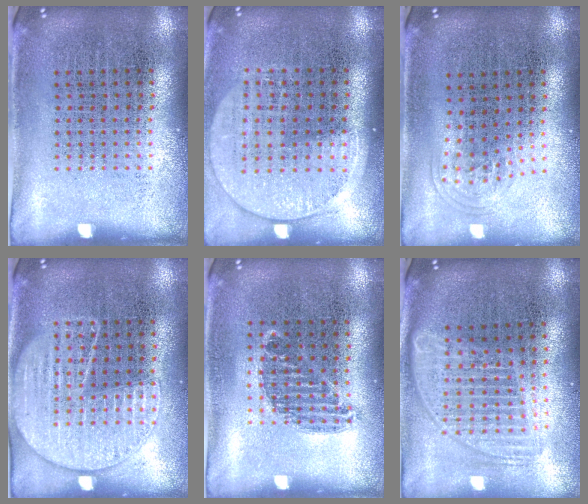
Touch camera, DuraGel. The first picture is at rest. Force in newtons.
{"total": 1.5, "press": 1.4, "slide": 0.6}
{"total": 1.0, "press": 0.7, "slide": 0.7}
{"total": 1.6, "press": 1.5, "slide": 0.5}
{"total": 0.8, "press": 0.7, "slide": 0.4}
{"total": 1.8, "press": 1.5, "slide": 0.9}